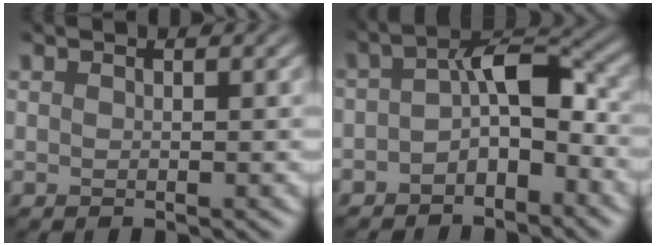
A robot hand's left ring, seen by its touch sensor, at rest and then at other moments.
{"total": 4.3, "force": [-2.7, 1.8, 2.8], "torque": [-0.049, 0.006, -0.046]}